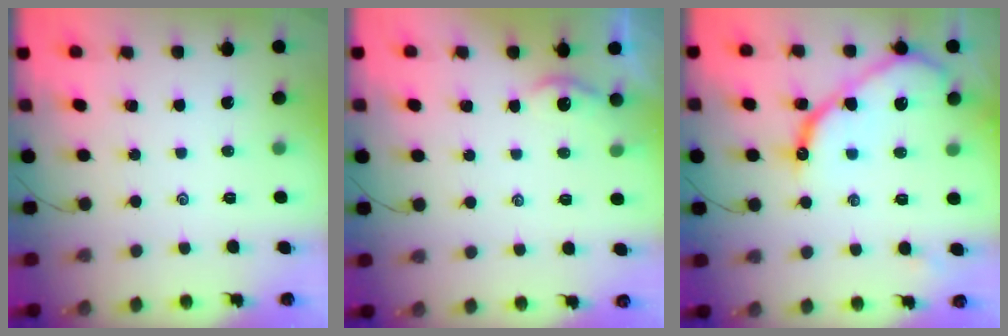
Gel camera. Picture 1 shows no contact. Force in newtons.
{"total": 3.0, "press": 3.0, "slide": 0.5}
{"total": 13.1, "press": 13.1, "slide": 0.5}